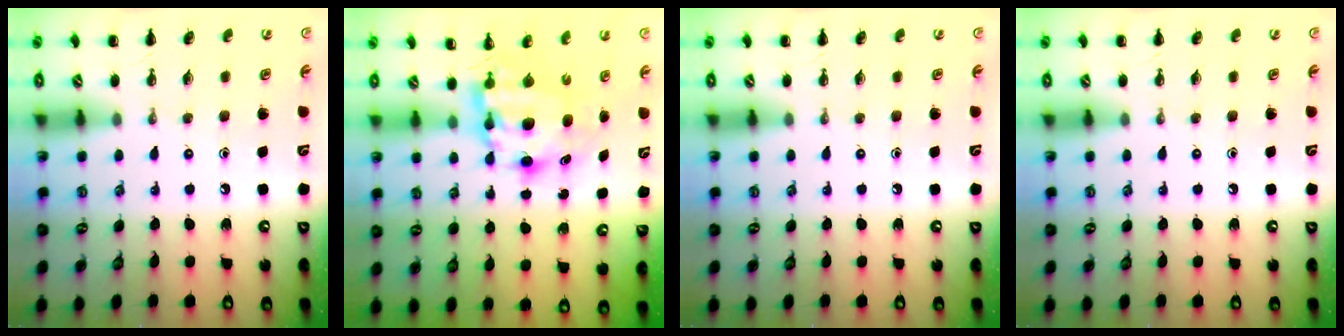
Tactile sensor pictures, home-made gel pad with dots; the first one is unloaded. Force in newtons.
{"total": 6.5, "press": 6.4, "slide": 1.3}
{"total": 0.0}
{"total": 0.0}